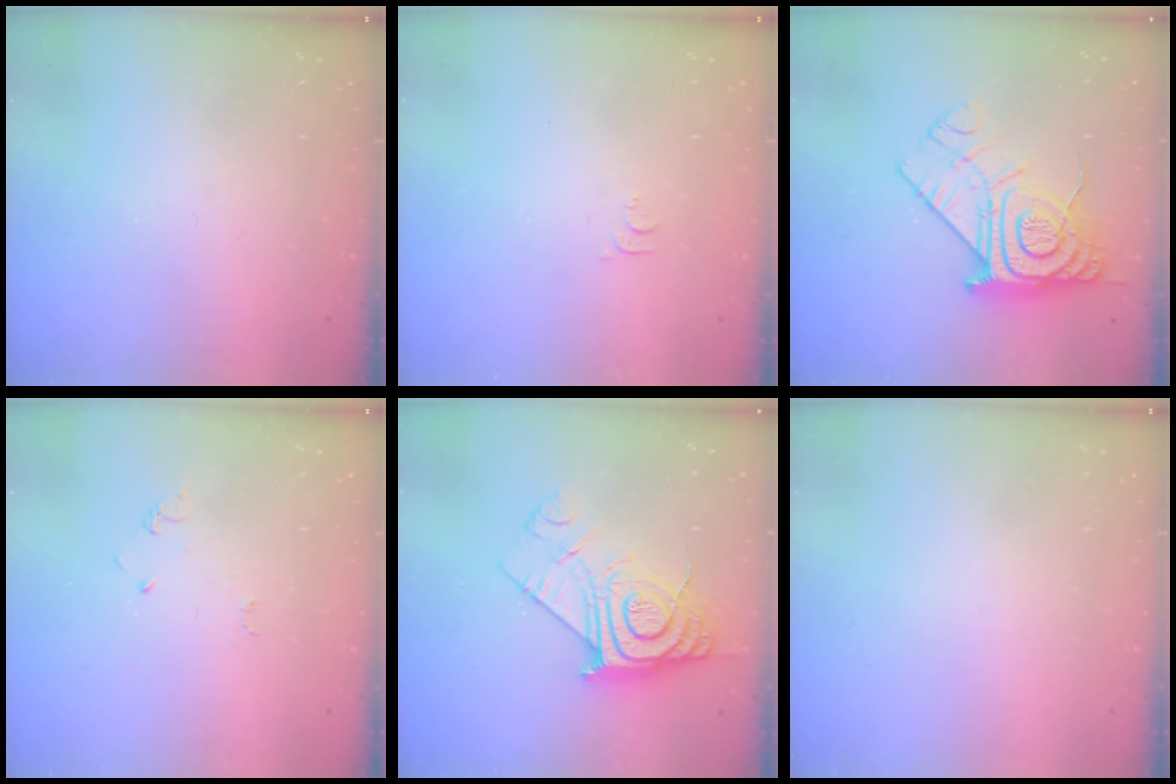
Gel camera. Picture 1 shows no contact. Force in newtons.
{"total": 4.6, "press": 4.6, "slide": 0.6}
{"total": 14.8, "press": 14.7, "slide": 1.3}
{"total": 2.6, "press": 2.6, "slide": 0.4}
{"total": 15.3, "press": 15.2, "slide": 1.1}
{"total": 1.5, "press": 1.5, "slide": 0.1}